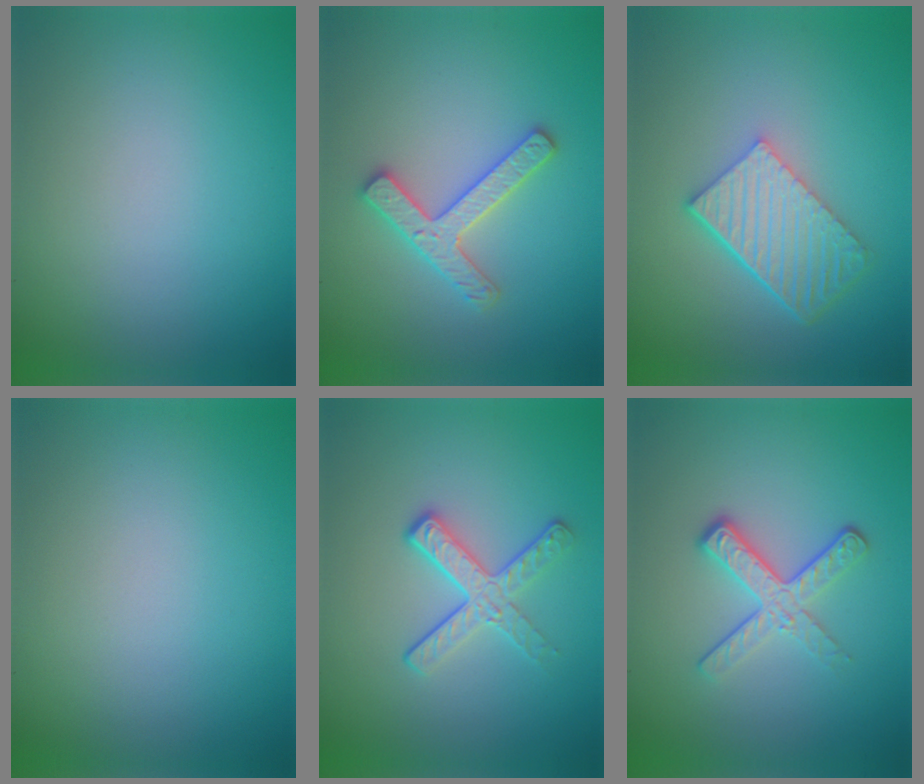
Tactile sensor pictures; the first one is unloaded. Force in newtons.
{"total": 2.8, "press": 2.8, "slide": 0.6}
{"total": 5.8, "press": 4.1, "slide": 4.1}
{"total": 0.0}
{"total": 3.1, "press": 2.6, "slide": 1.8}
{"total": 3.6, "press": 2.6, "slide": 2.5}